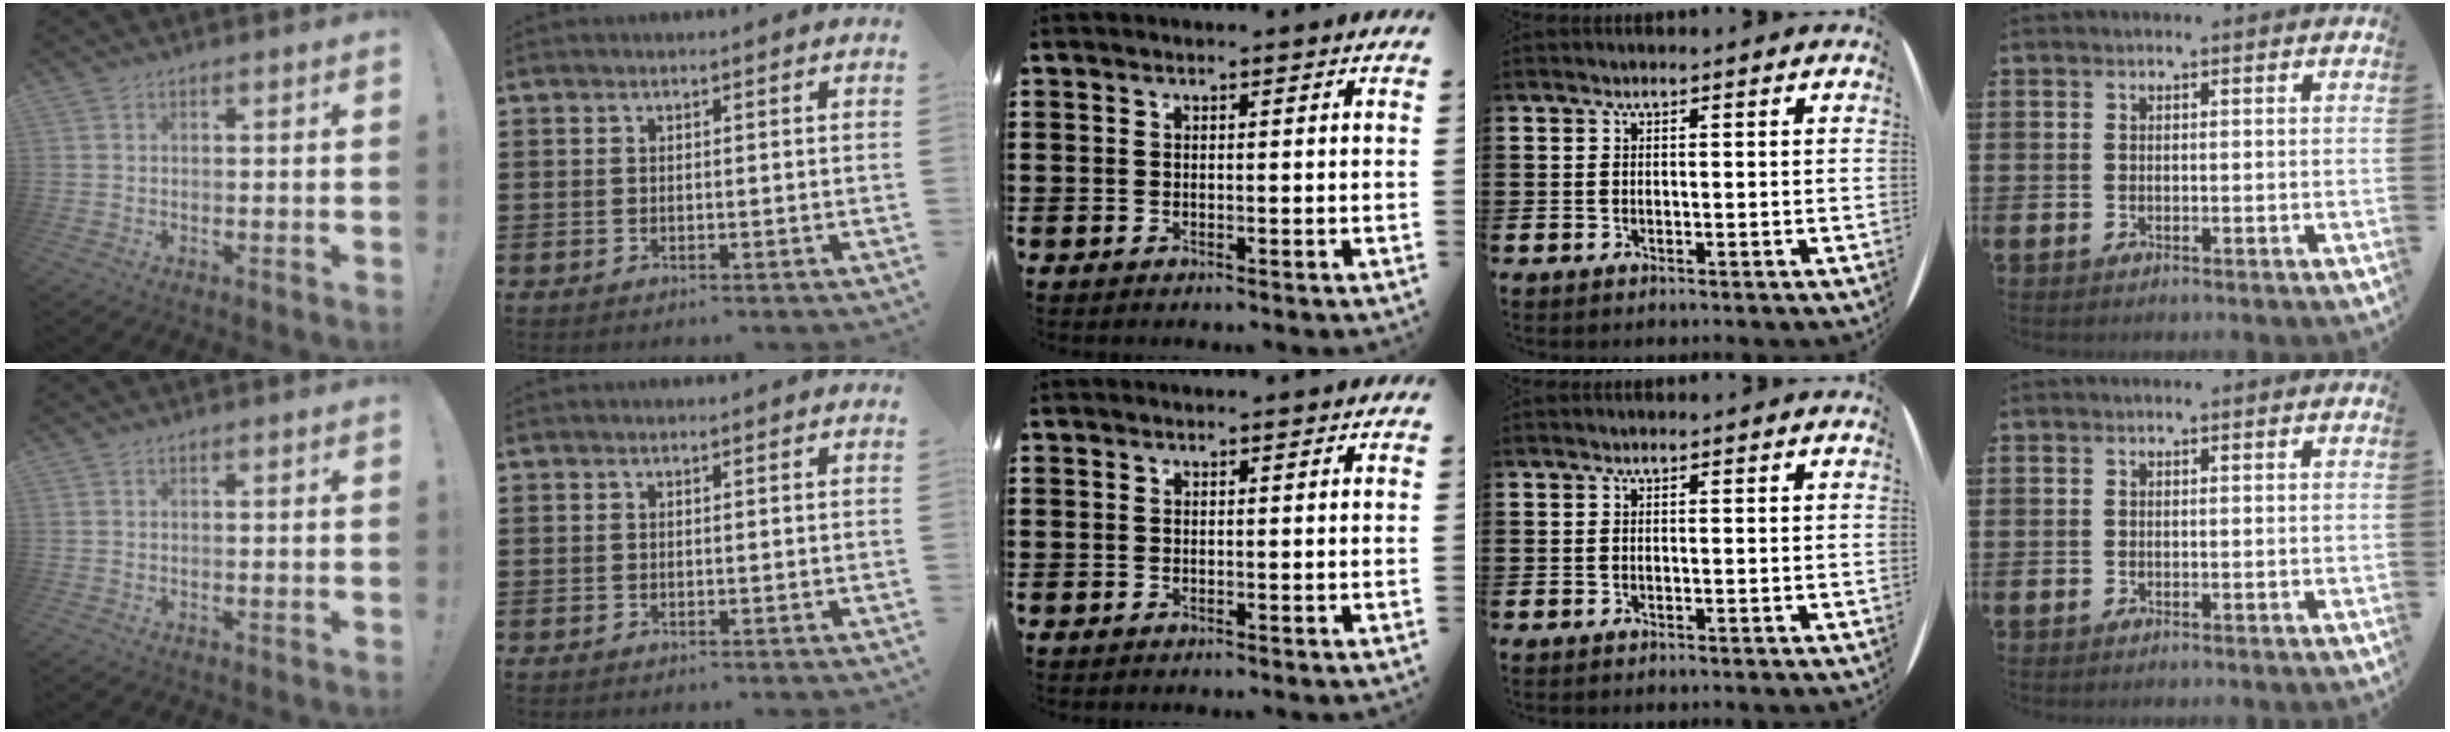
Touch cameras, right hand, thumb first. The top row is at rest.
{}